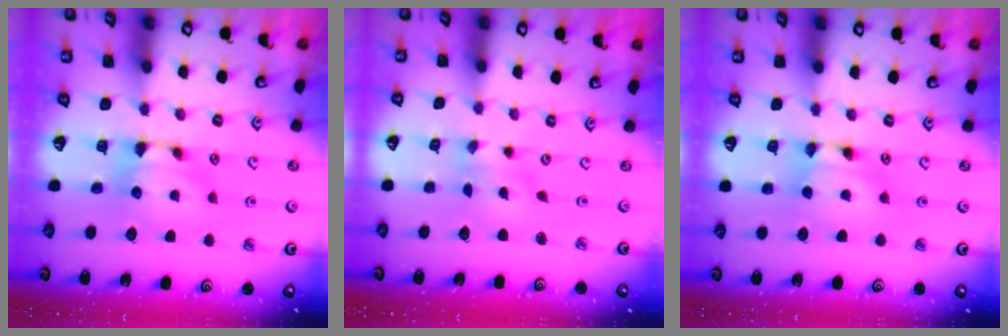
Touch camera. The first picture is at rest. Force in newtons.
{"total": 2.5, "press": 2.3, "slide": 0.9}
{"total": 1.8, "press": 1.7, "slide": 0.1}